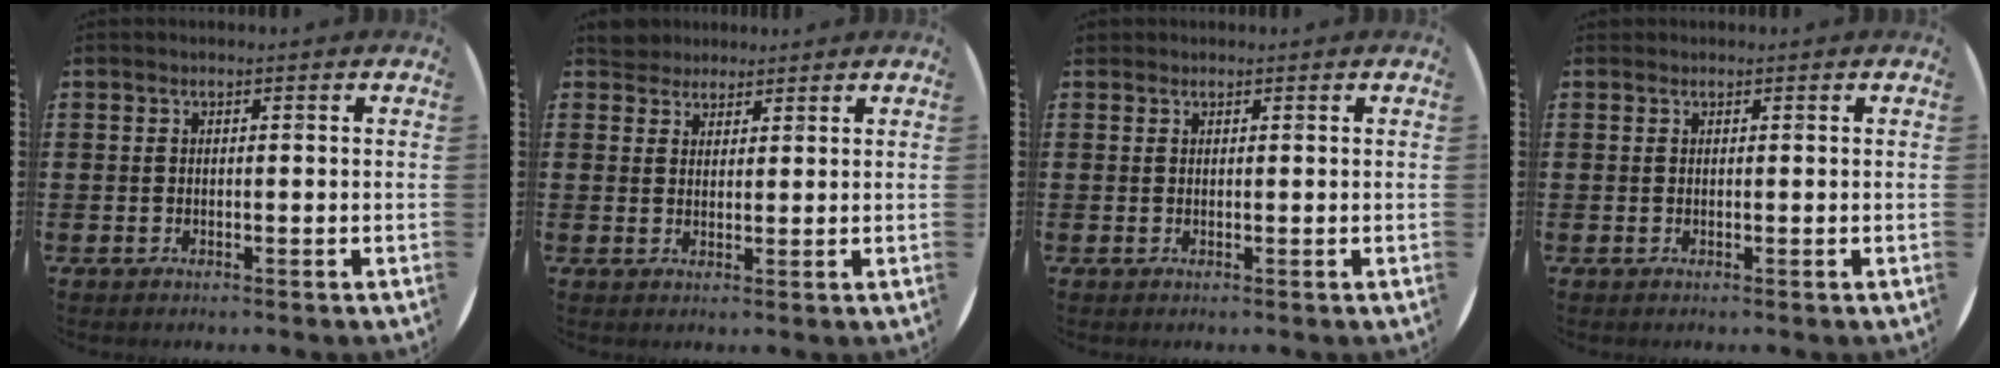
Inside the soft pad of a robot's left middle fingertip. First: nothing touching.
{"total": 3.2, "force": [2.9, 1.2, -0.3], "torque": [0.004, -0.001, 0.056]}
{"total": 0.6, "force": [0.5, 0.2, -0.1], "torque": [0.002, 0.004, 0.010]}
{"total": 0.0}